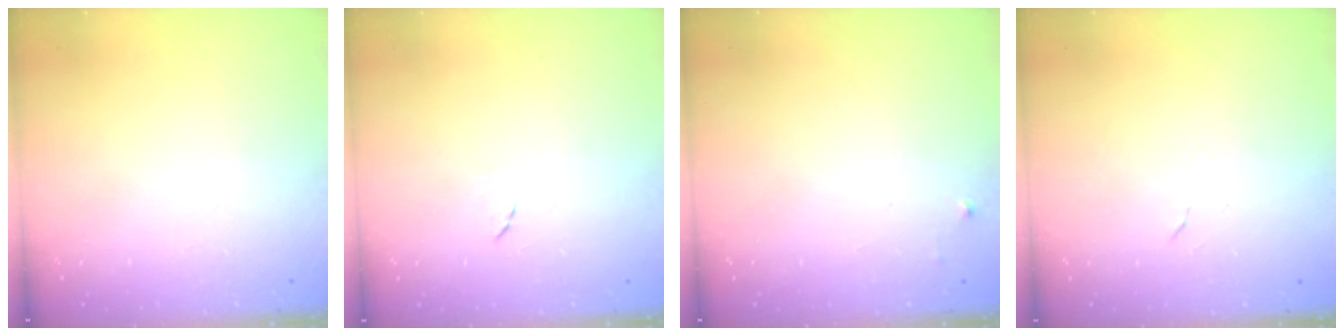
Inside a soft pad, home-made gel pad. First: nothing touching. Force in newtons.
{"total": 4.5, "press": 4.5, "slide": 0.5}
{"total": 2.5, "press": 2.5, "slide": 0.4}
{"total": 3.7, "press": 3.7, "slide": 0.2}